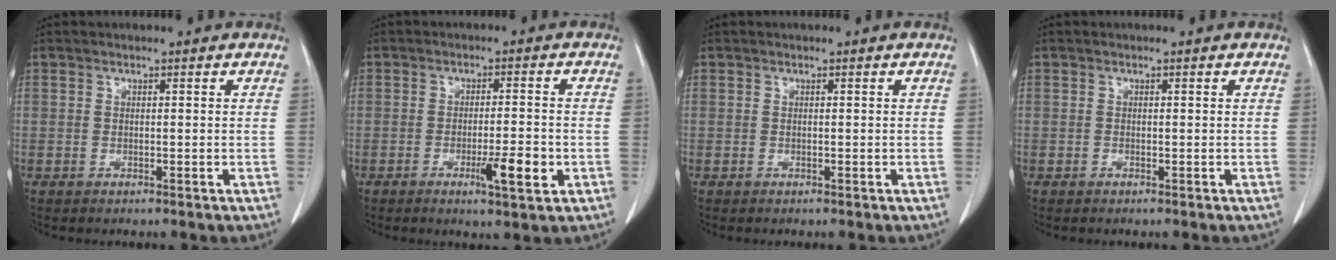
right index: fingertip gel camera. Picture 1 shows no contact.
{"total": 5.9, "force": [-2.2, 0.7, 5.4], "torque": [-0.086, -0.005, -0.031]}
{"total": 0.0}
{"total": 0.0}